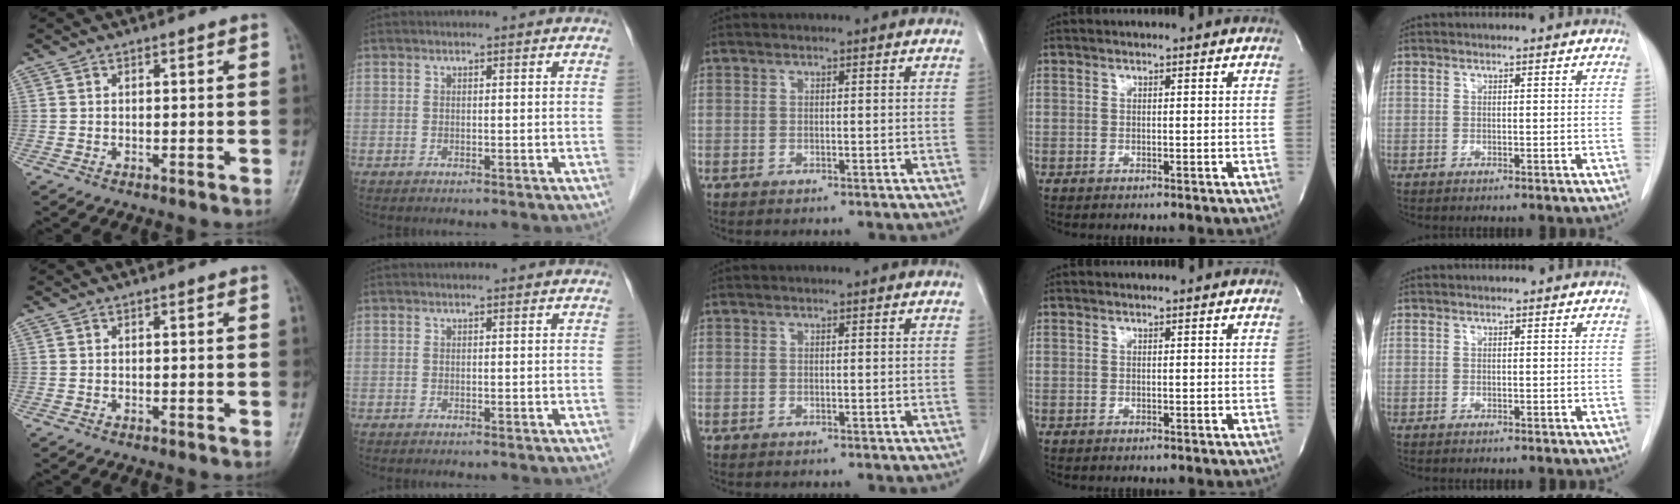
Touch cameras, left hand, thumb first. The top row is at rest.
{}